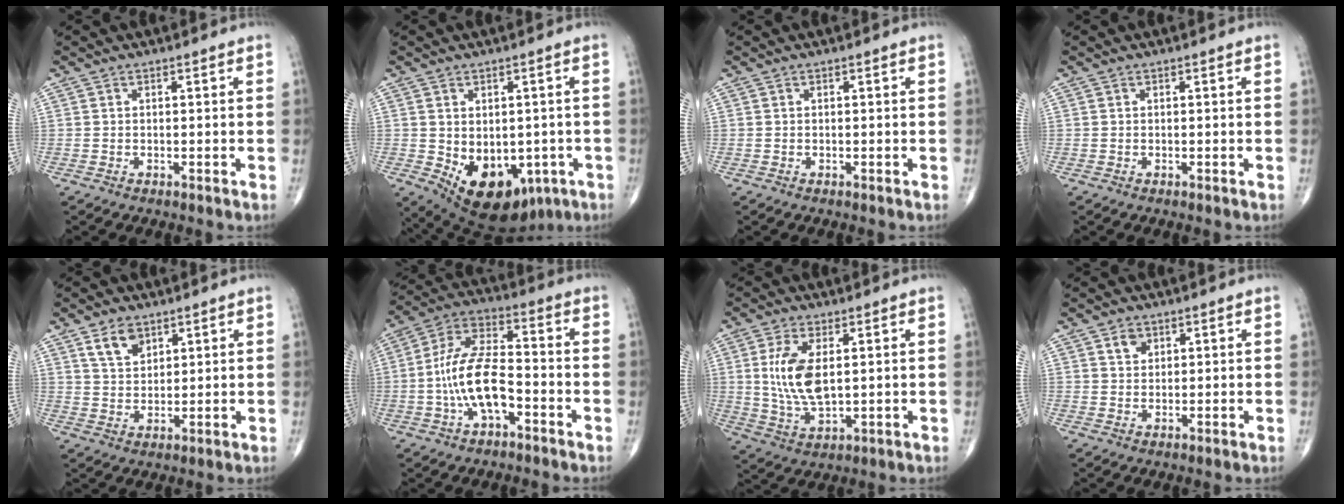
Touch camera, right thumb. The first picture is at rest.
{"total": 15.0, "force": [-4.6, 9.8, 10.4], "torque": [-0.136, -0.004, -0.042]}
{"total": 0.0}
{"total": 0.0}
{"total": 5.7, "force": [3.4, 3.5, 3.0], "torque": [-0.038, -0.022, 0.067]}
{"total": 13.2, "force": [-3.6, 6.3, 11.1], "torque": [-0.216, 0.045, -0.071]}
{"total": 10.4, "force": [1.8, 5.0, 9.0], "torque": [-0.181, -0.014, 0.042]}
{"total": 2.7, "force": [1.4, 1.9, 1.2], "torque": [-0.009, -0.007, 0.024]}